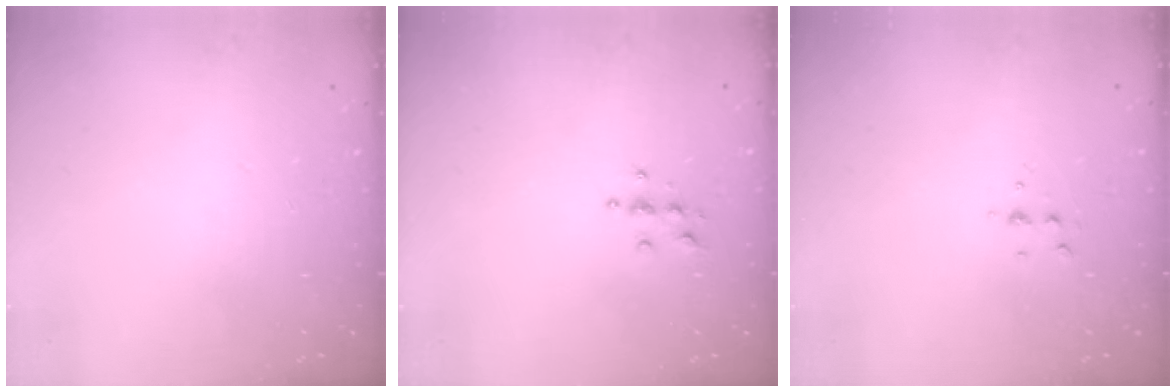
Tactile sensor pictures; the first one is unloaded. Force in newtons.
{"total": 3.9, "press": 3.9, "slide": 0.4}
{"total": 4.1, "press": 4.0, "slide": 0.9}